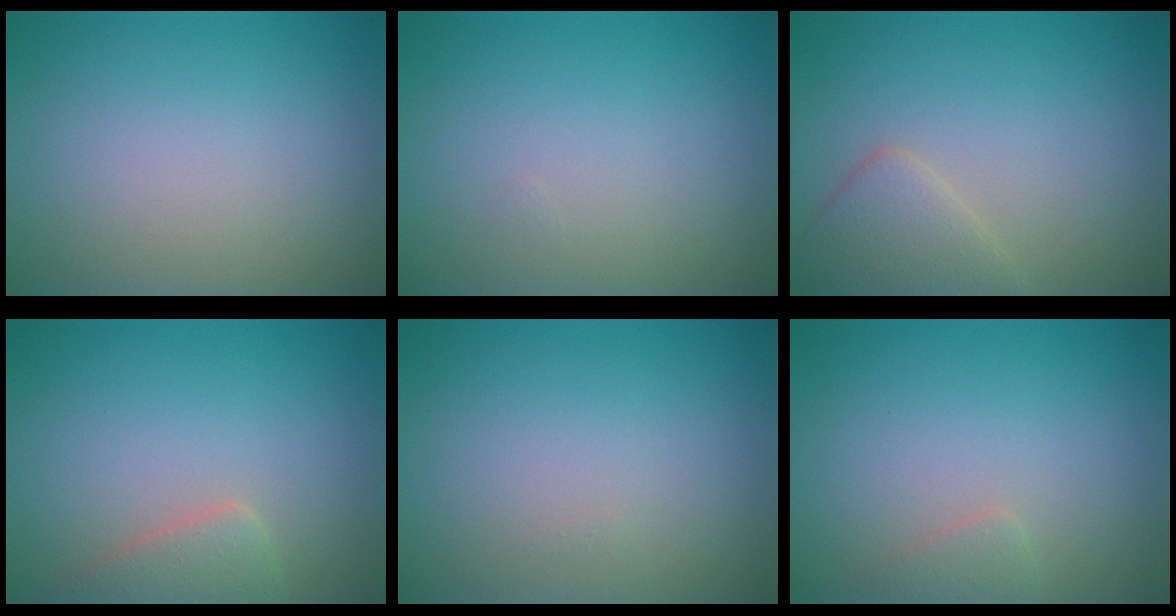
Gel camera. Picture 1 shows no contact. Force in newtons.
{"total": 0.0}
{"total": 2.7, "press": 2.7, "slide": 0.1}
{"total": 2.6, "press": 2.6, "slide": 0.3}
{"total": 0.0}
{"total": 1.0, "press": 1.0, "slide": 0.1}